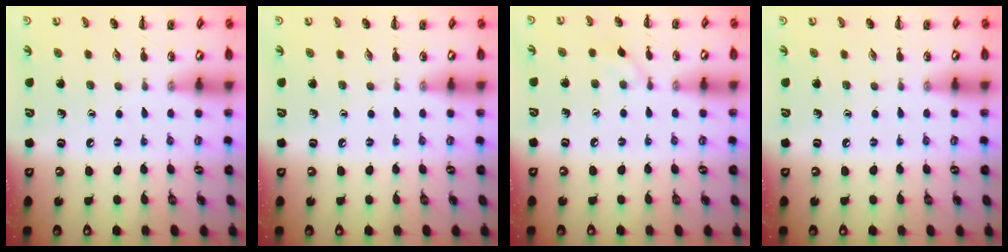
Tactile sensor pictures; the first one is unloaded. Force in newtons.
{"total": 0.0}
{"total": 5.0, "press": 4.7, "slide": 1.6}
{"total": 0.0}